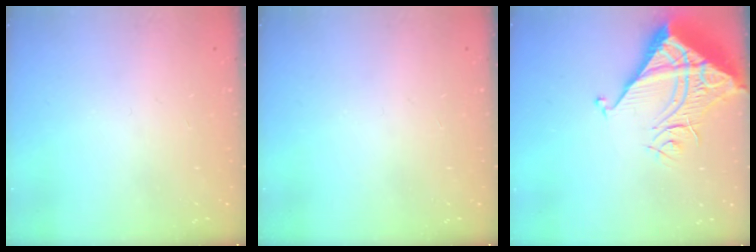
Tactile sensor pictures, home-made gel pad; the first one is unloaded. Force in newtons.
{"total": 0.0}
{"total": 9.4, "press": 9.3, "slide": 1.0}